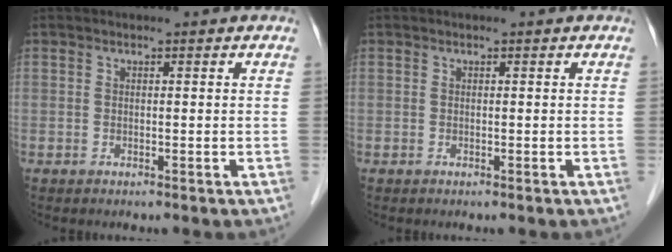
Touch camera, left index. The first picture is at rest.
{"total": 0.0}